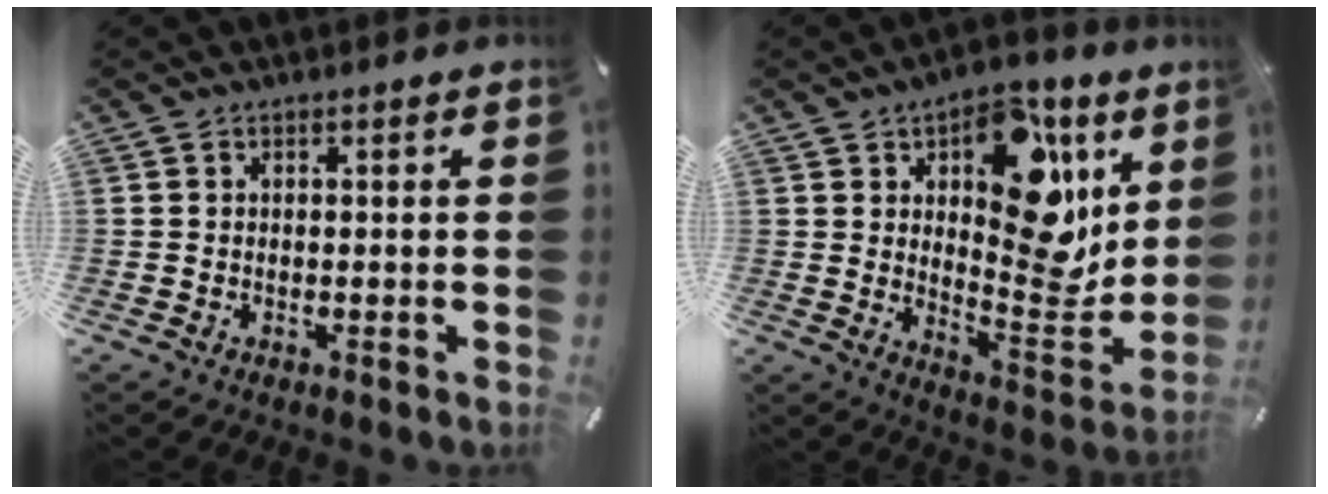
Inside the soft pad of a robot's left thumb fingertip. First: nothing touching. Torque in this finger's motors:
{"motor_torque": [2.50, 2.51, 1.68, -0.82, 0.30]}